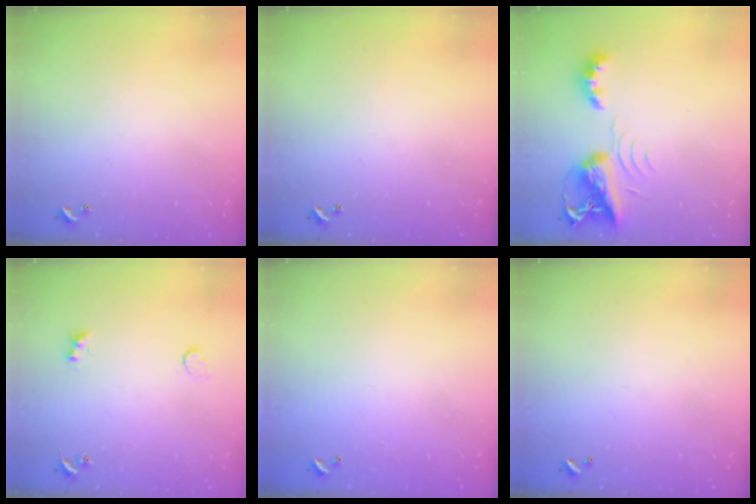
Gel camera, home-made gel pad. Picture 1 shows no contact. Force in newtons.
{"total": 0.0}
{"total": 7.9, "press": 7.9, "slide": 0.2}
{"total": 2.9, "press": 2.8, "slide": 0.8}
{"total": 3.0, "press": 3.0, "slide": 0.1}
{"total": 2.7, "press": 2.7, "slide": 0.1}